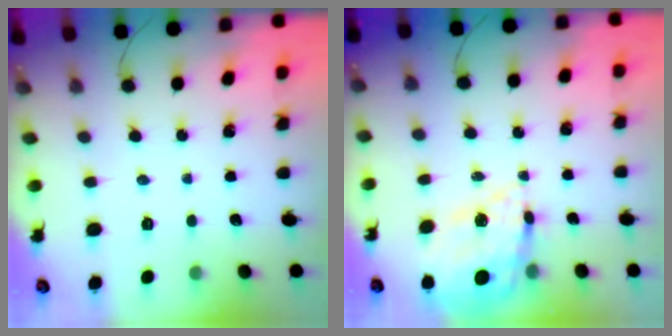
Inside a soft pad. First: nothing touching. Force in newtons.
{"total": 18.4, "press": 18.0, "slide": 4.0}